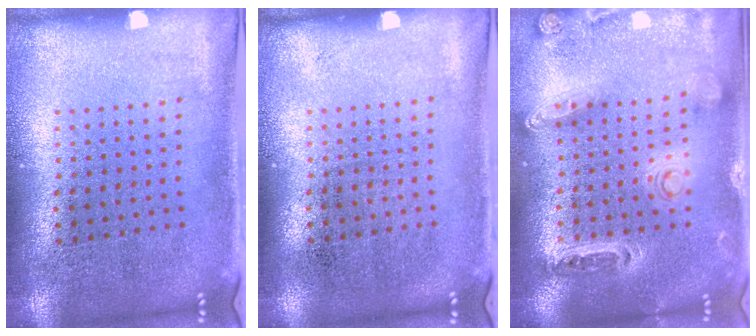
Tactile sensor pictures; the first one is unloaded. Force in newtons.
{"total": 0.0}
{"total": 1.4, "press": 1.3, "slide": 0.3}